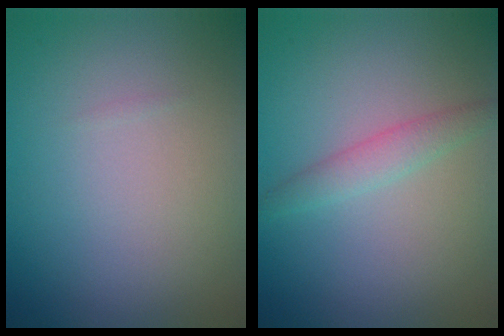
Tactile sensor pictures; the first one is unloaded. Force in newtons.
{"total": 1.9, "press": 1.9, "slide": 0.1}